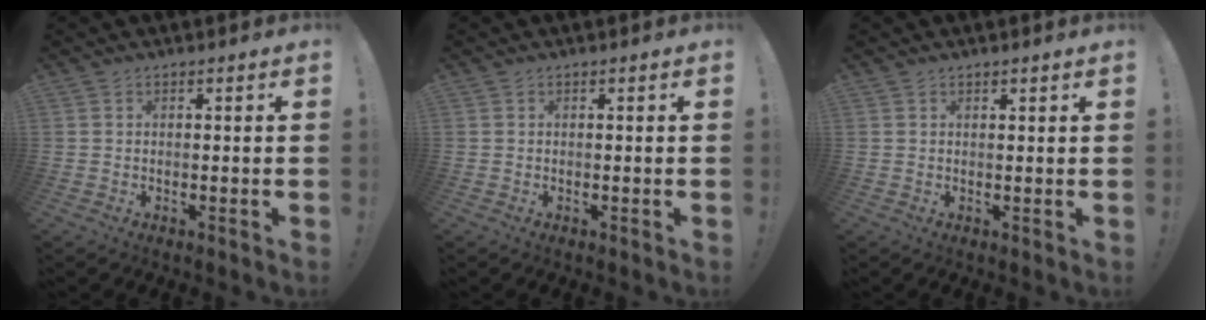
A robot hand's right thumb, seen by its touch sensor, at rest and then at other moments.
{"total": 0.0}
{"total": 0.8, "force": [0.8, 0.1, 0.3], "torque": [0.001, -0.003, 0.013]}